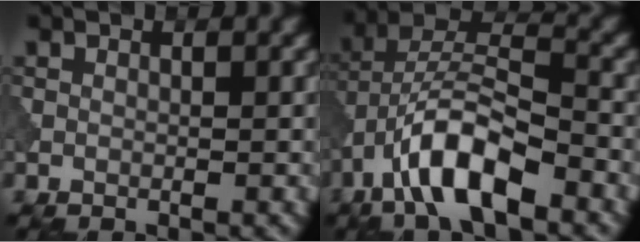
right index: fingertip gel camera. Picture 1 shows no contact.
{"total": 8.9, "force": [-4.7, 3.1, 6.8], "torque": [-0.116, 0.019, -0.090]}